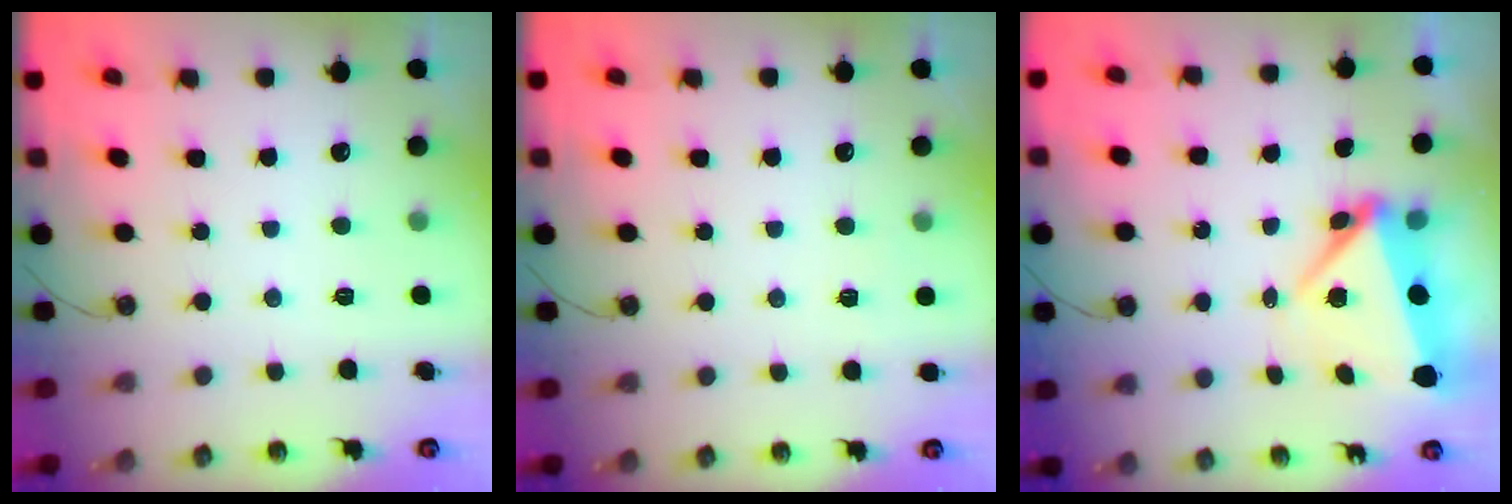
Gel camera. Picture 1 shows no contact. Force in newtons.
{"total": 2.5, "press": 2.4, "slide": 0.8}
{"total": 5.9, "press": 5.6, "slide": 2.0}